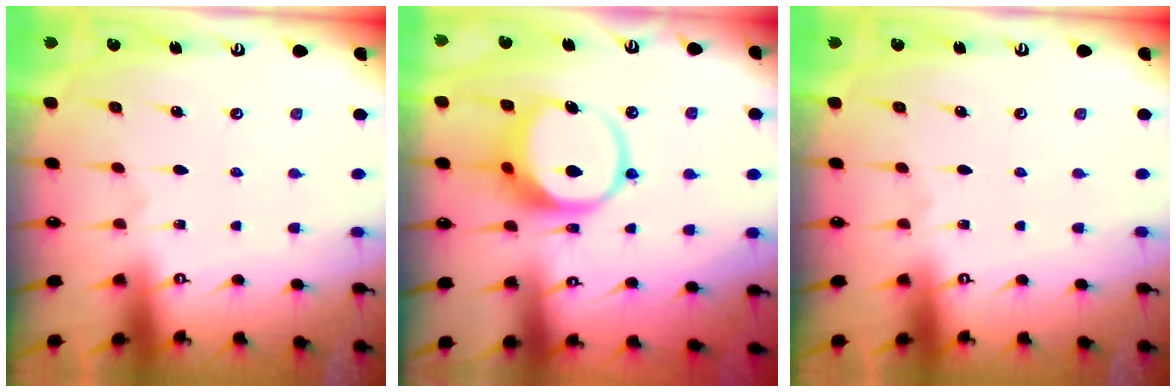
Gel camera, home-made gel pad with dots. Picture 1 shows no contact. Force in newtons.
{"total": 10.3, "press": 10.2, "slide": 1.4}
{"total": 0.0}